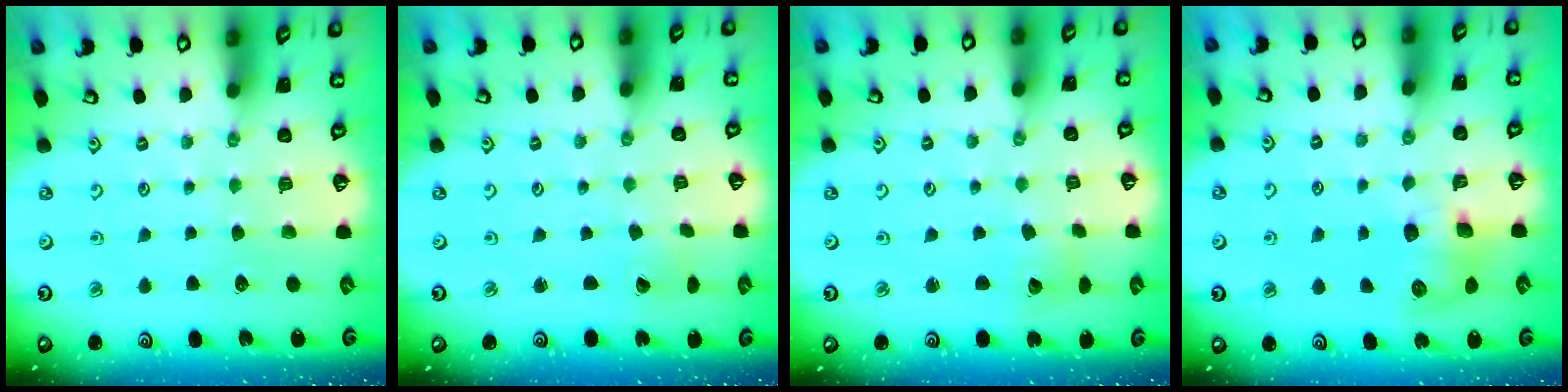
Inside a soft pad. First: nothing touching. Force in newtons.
{"total": 0.9, "press": 0.9, "slide": 0.1}
{"total": 2.4, "press": 2.4, "slide": 0.3}
{"total": 8.2, "press": 8.1, "slide": 0.3}